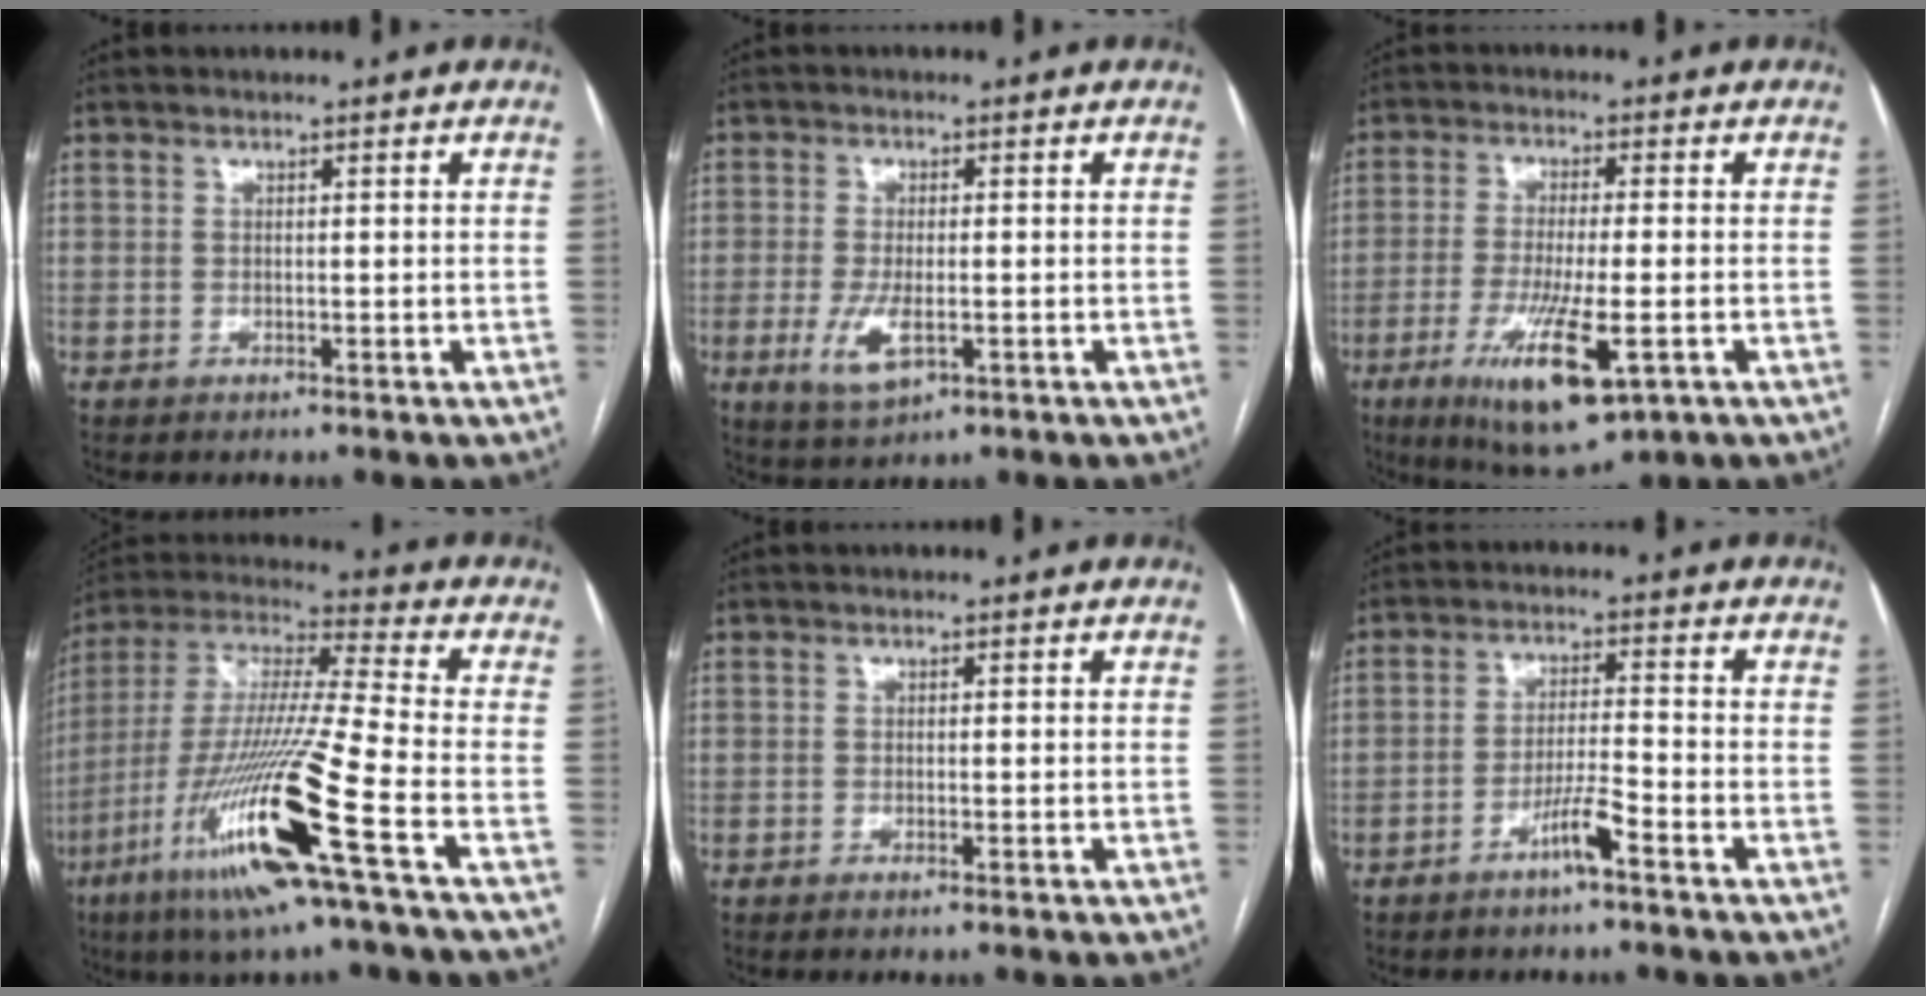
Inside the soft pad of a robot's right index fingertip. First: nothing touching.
{"total": 5.7, "force": [-1.7, 2.4, 4.9], "torque": [-0.103, -0.009, -0.024]}
{"total": 12.6, "force": [-5.0, 2.4, 11.3], "torque": [-0.207, -0.034, -0.077]}
{"total": 20.4, "force": [-8.9, -0.6, 18.3], "torque": [-0.395, -0.041, -0.174]}
{"total": 0.6, "force": [-0.4, -0.1, 0.4], "torque": [-0.009, 0.000, -0.008]}
{"total": 4.6, "force": [-2.9, 0.0, 3.5], "torque": [-0.067, 0.000, -0.054]}